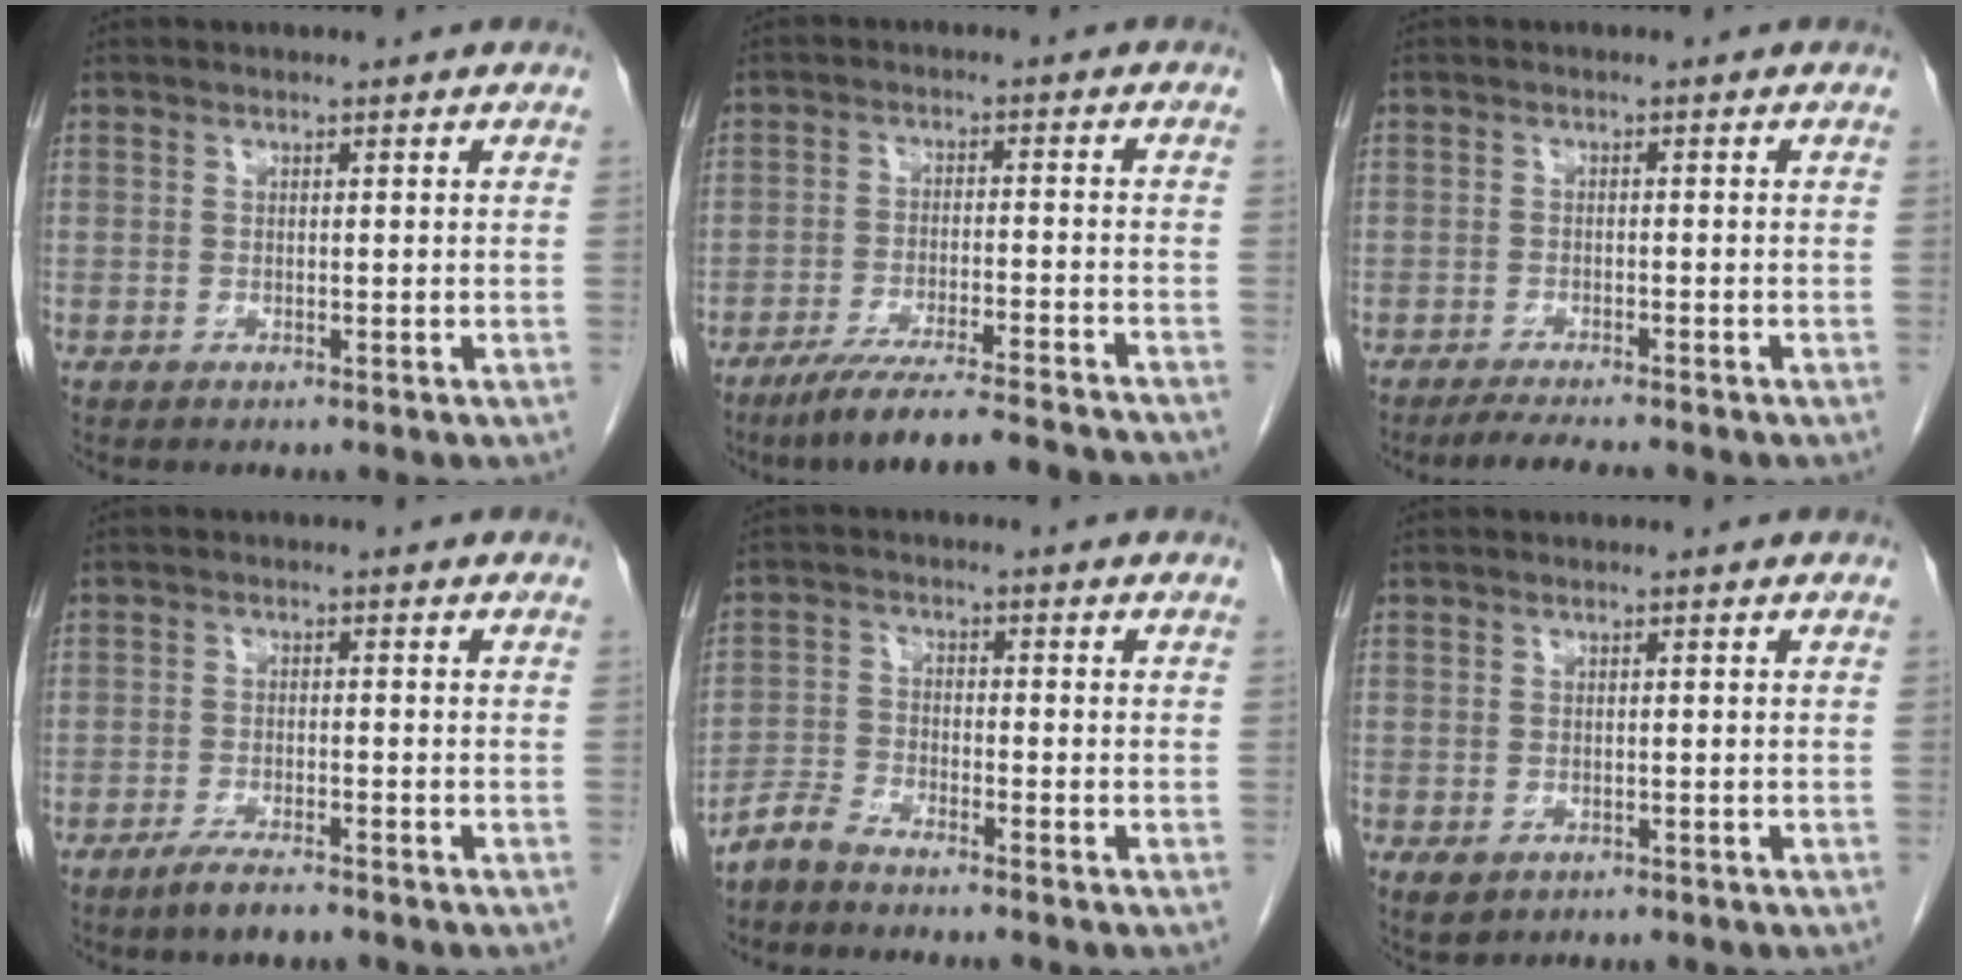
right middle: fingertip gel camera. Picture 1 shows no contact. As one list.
[{"total": 15.8, "force": [-14.1, 0.2, 7.2], "torque": [-0.102, -0.028, -0.209]}, {"total": 4.2, "force": [-3.7, 0.5, 2.0], "torque": [-0.034, -0.012, -0.060]}, {"total": 3.8, "force": [-2.9, 0.5, 2.4], "torque": [-0.049, -0.005, -0.053]}, {"total": 3.3, "force": [-3.2, 0.4, 0.6], "torque": [-0.014, -0.008, -0.067]}, {"total": 2.1, "force": [-0.8, 1.5, 1.2], "torque": [-0.019, -0.002, 0.000]}]